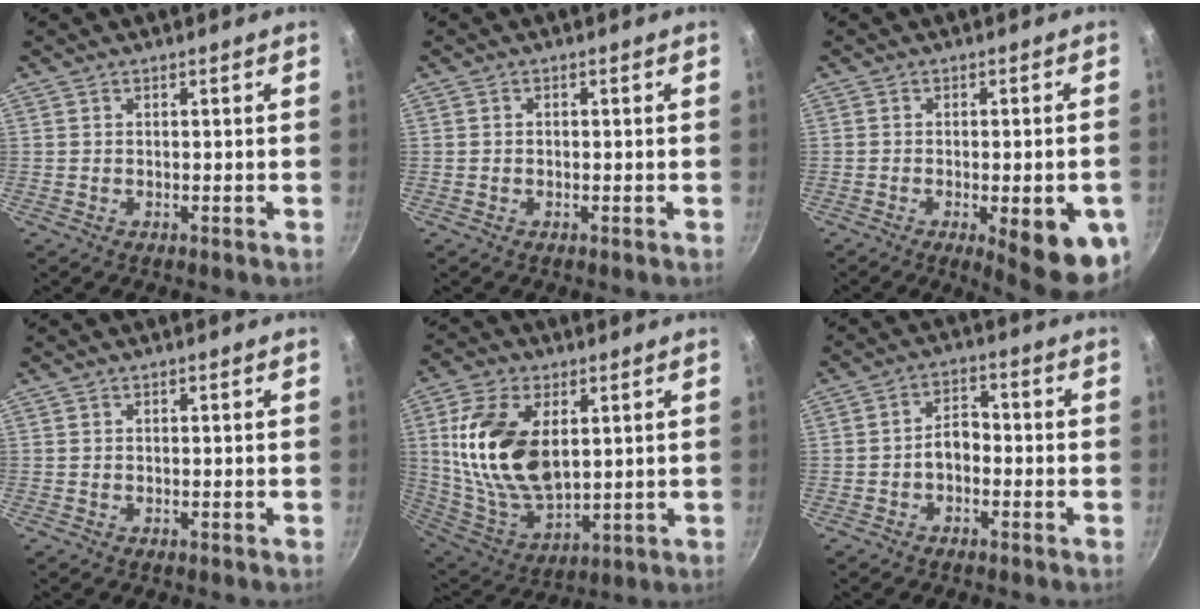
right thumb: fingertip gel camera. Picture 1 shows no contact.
{"total": 0.6, "force": [-0.1, 0.5, 0.2], "torque": [-0.005, 0.003, -0.002]}
{"total": 13.3, "force": [-4.4, 3.9, 11.9], "torque": [-0.124, 0.005, -0.052]}
{"total": 0.0}
{"total": 19.3, "force": [4.1, 11.1, 15.2], "torque": [-0.280, -0.024, 0.092]}
{"total": 4.4, "force": [-1.4, 2.8, 3.0], "torque": [-0.032, 0.025, -0.031]}